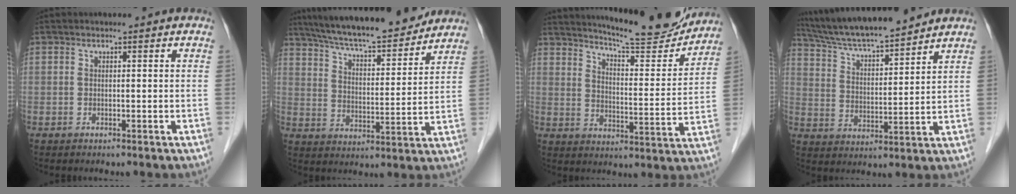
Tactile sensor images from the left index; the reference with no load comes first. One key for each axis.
{"total": 17.7, "fx": 15.9, "fy": 2.3, "fz": 7.4, "tx": -0.125, "ty": 0.012, "tz": 0.246}
{"total": 16.3, "fx": 15.4, "fy": 0.9, "fz": 5.3, "tx": -0.085, "ty": -0.039, "tz": 0.210}
{"total": 14.8, "fx": 13.5, "fy": 1.1, "fz": 6.0, "tx": -0.110, "ty": 0.015, "tz": 0.233}